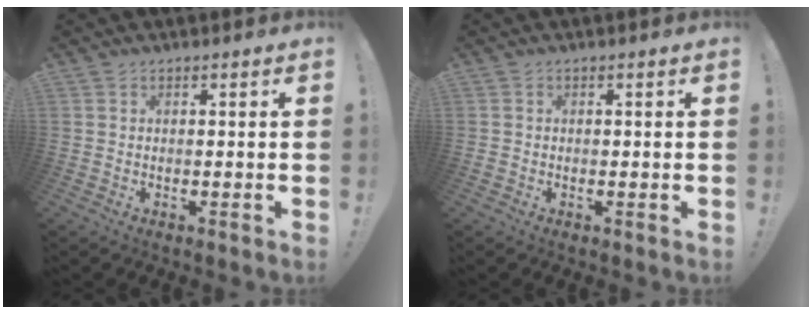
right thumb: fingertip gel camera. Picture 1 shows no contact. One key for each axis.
{"total": 0.6, "fx": -0.3, "fy": 0.4, "fz": 0.1, "tx": -0.001, "ty": 0.003, "tz": -0.005}